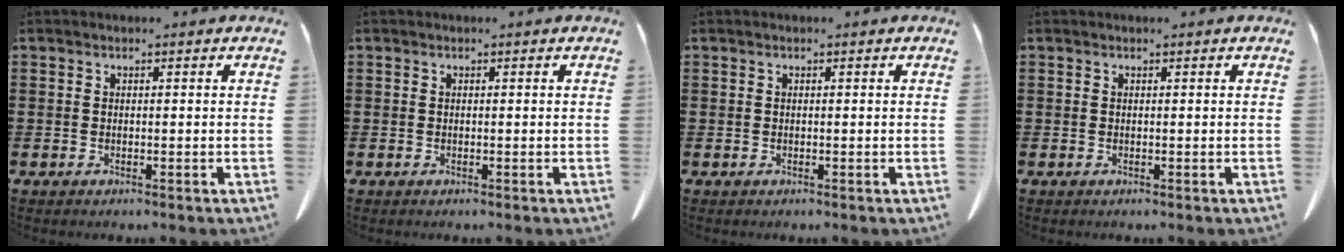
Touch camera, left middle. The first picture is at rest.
{"total": 0.0}
{"total": 0.0}
{"total": 0.0}